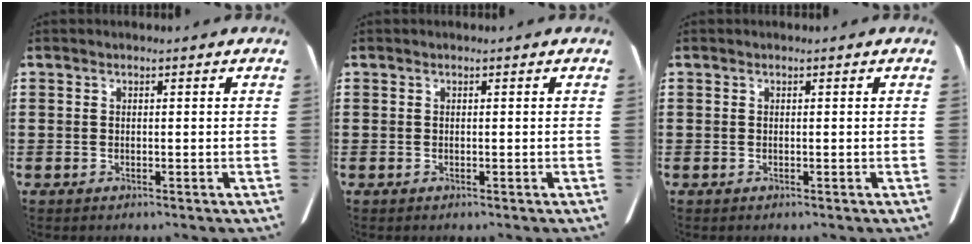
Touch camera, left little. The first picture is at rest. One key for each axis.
{"total": 0.0}
{"total": 0.0}